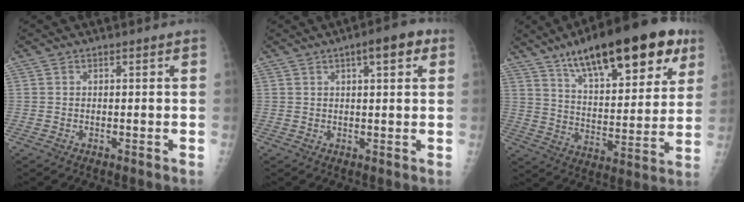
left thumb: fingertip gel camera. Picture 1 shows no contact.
{"total": 5.9, "force": [2.6, 1.8, 4.9], "torque": [-0.058, 0.004, 0.030]}
{"total": 25.9, "force": [15.2, 9.1, 18.9], "torque": [-0.249, -0.032, 0.235]}